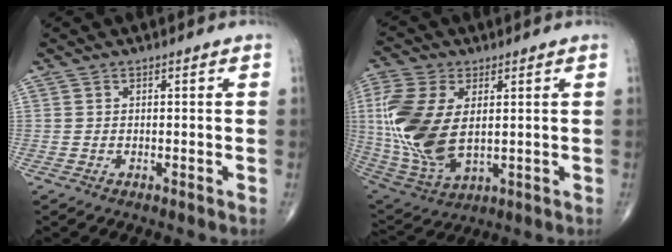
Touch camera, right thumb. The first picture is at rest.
{"total": 18.3, "force": [2.0, 10.4, 14.9], "torque": [-0.338, -0.016, 0.050]}